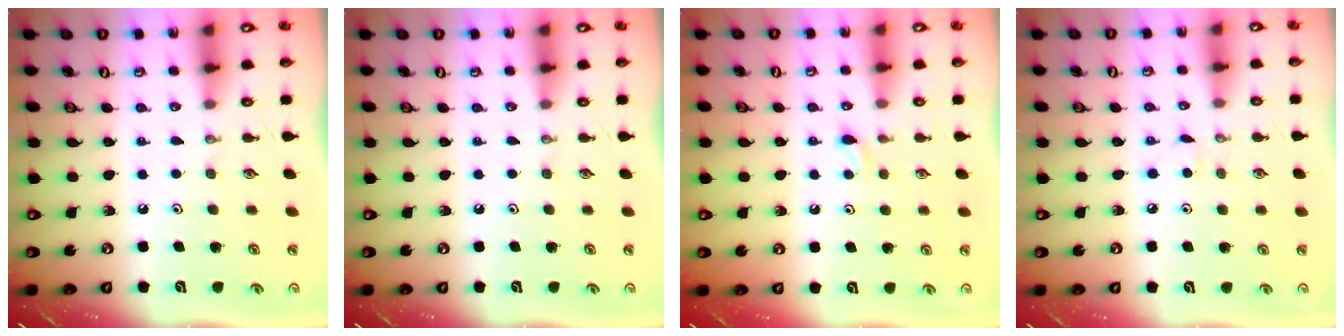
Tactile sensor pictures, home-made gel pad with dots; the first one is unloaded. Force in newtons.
{"total": 0.0}
{"total": 3.3, "press": 3.3, "slide": 0.5}
{"total": 2.9, "press": 2.9, "slide": 0.4}